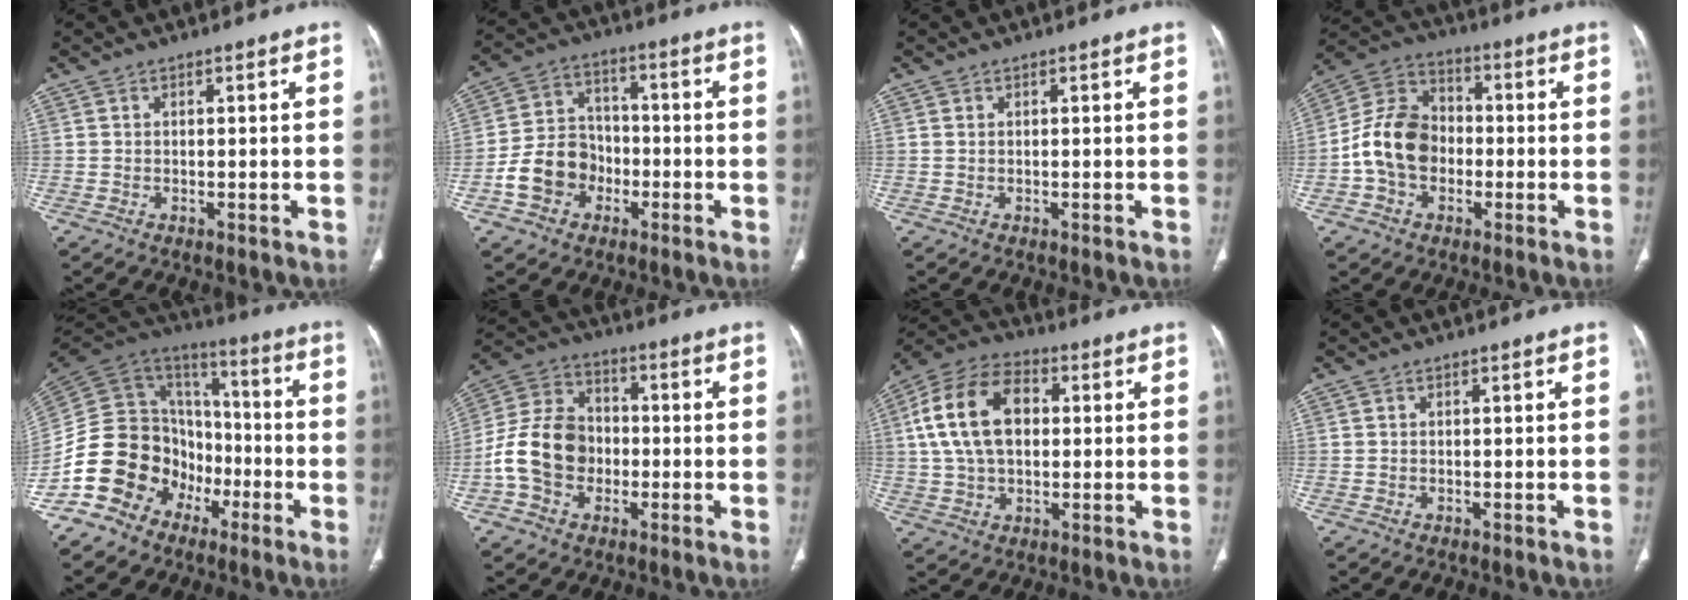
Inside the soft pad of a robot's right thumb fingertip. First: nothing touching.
{"total": 10.8, "force": [-3.8, 8.9, 4.8], "torque": [-0.063, 0.036, -0.067]}
{"total": 0.0}
{"total": 12.7, "force": [-2.0, 9.8, 7.9], "torque": [-0.133, 0.039, -0.046]}
{"total": 20.2, "force": [-9.0, 15.7, 9.0], "torque": [-0.138, 0.095, -0.161]}
{"total": 13.6, "force": [-2.5, 10.7, 8.0], "torque": [-0.138, 0.037, -0.051]}
{"total": 16.1, "force": [2.7, 10.3, 12.1], "torque": [-0.223, 0.022, 0.043]}
{"total": 0.0}